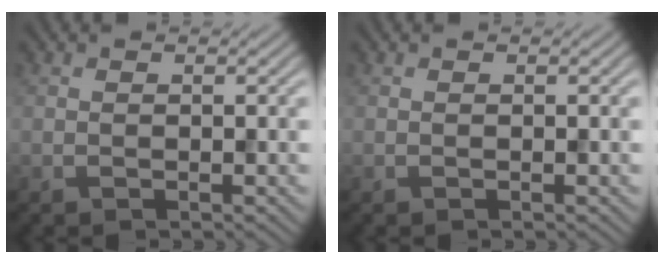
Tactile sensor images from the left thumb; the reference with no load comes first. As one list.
[{"total": 0.0}]